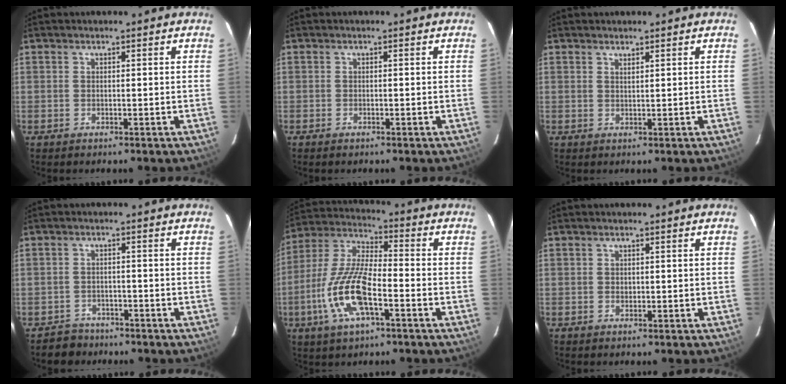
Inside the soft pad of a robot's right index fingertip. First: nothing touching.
{"total": 0.6, "force": [-0.5, 0.2, 0.3], "torque": [-0.007, -0.002, -0.011]}
{"total": 1.0, "force": [0.9, 0.1, 0.5], "torque": [-0.009, 0.000, 0.015]}
{"total": 4.0, "force": [-3.2, 2.5, -0.3], "torque": [-0.003, 0.017, -0.050]}
{"total": 14.9, "force": [-5.5, 4.9, 13.0], "torque": [-0.277, -0.007, -0.109]}
{"total": 0.6, "force": [0.1, 0.6, 0.0], "torque": [0.003, 0.000, 0.004]}